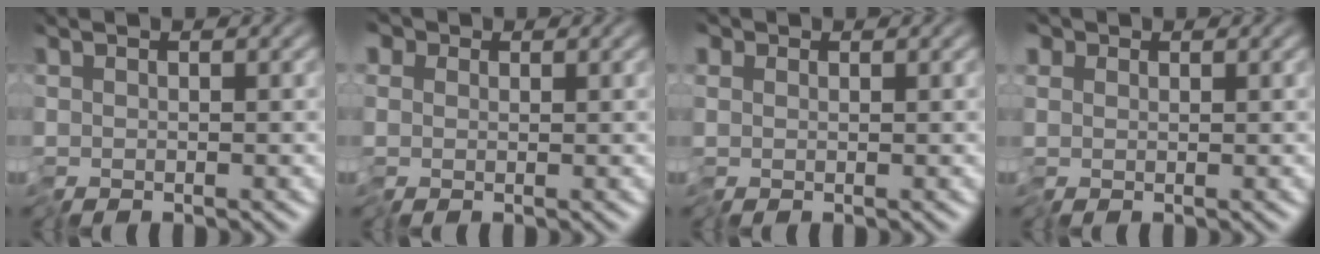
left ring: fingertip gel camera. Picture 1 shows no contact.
{"total": 1.5, "force": [0.0, 1.5, 0.3], "torque": [-0.007, 0.001, -0.007]}
{"total": 0.7, "force": [-0.2, 0.7, -0.2], "torque": [0.004, 0.000, -0.006]}
{"total": 1.0, "force": [-0.2, 0.9, 0.0], "torque": [0.001, 0.000, -0.007]}